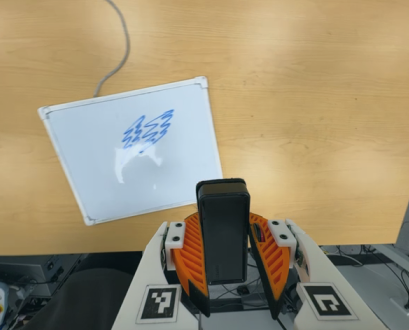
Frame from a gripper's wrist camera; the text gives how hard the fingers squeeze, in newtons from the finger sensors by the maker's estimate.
{"total": 6.3, "left": 6.2, "right": 6.4}